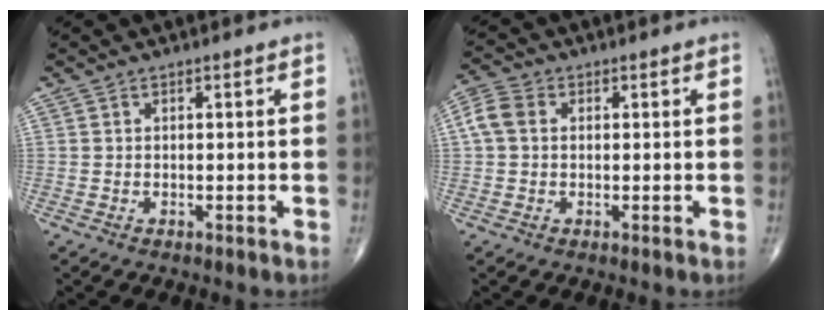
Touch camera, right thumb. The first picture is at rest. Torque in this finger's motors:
{"motor_torque": [-0.24, 0.27, 0.10, -0.03, 0.03]}